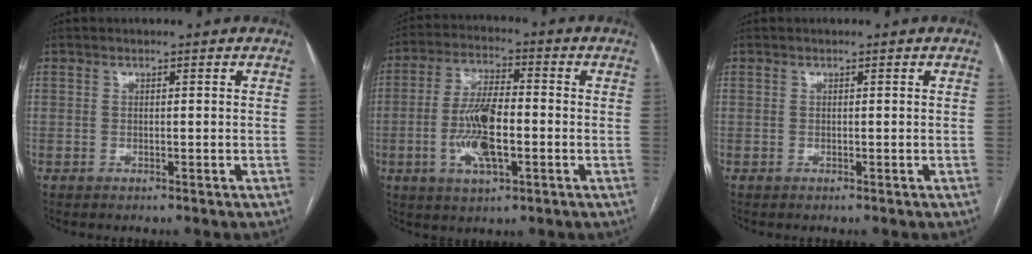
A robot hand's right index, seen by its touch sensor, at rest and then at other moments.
{"total": 10.3, "force": [-2.1, 3.1, 9.7], "torque": [-0.196, 0.002, -0.036]}
{"total": 0.0}